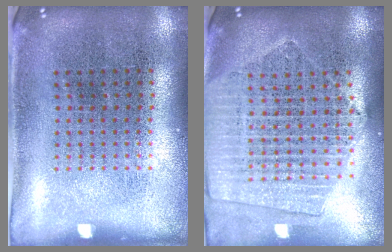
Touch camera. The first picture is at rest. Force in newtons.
{"total": 2.0, "press": 1.9, "slide": 0.8}